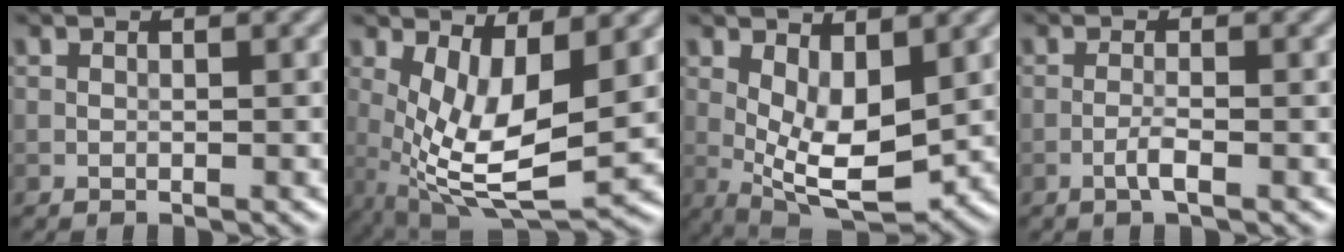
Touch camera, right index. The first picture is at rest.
{"total": 8.0, "force": [0.6, 2.9, 7.4], "torque": [-0.152, -0.019, 0.014]}
{"total": 6.5, "force": [0.9, 2.9, 5.7], "torque": [-0.104, -0.010, 0.019]}
{"total": 1.5, "force": [-0.7, 0.1, 1.3], "torque": [-0.025, 0.004, -0.017]}